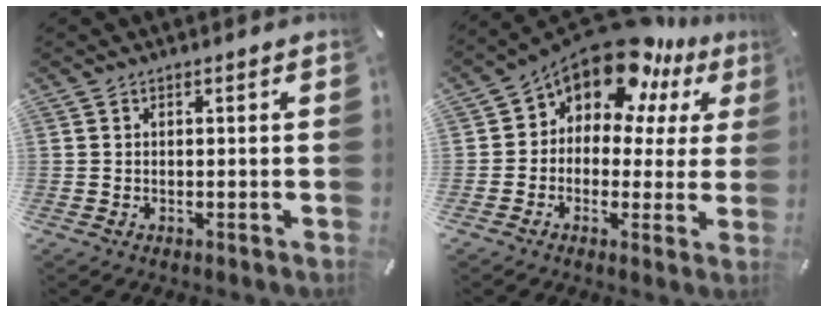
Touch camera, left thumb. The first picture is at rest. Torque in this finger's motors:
{"motor_torque": [2.51, 2.49, 1.54, -1.23, 0.12]}